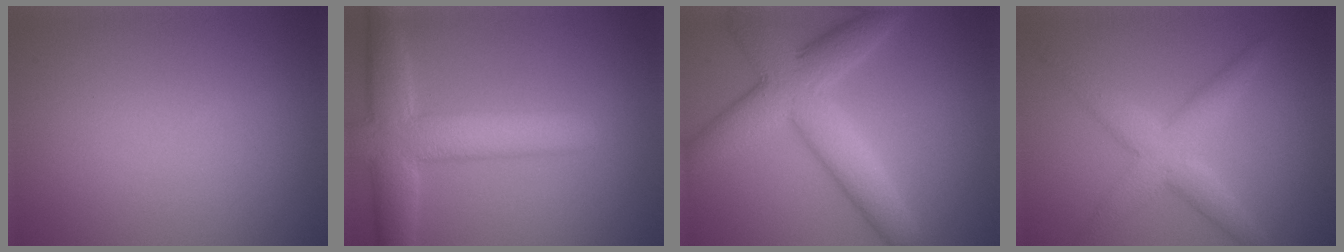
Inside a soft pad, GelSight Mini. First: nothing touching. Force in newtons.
{"total": 7.0, "press": 7.0, "slide": 0.4}
{"total": 6.9, "press": 6.9, "slide": 0.2}
{"total": 4.2, "press": 4.2, "slide": 0.0}